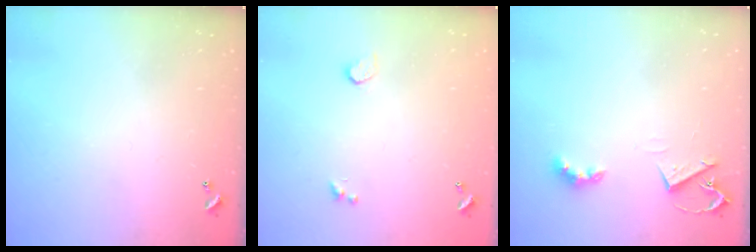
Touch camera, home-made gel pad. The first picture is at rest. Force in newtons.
{"total": 1.0, "press": 0.7, "slide": 0.7}
{"total": 4.6, "press": 4.5, "slide": 0.6}